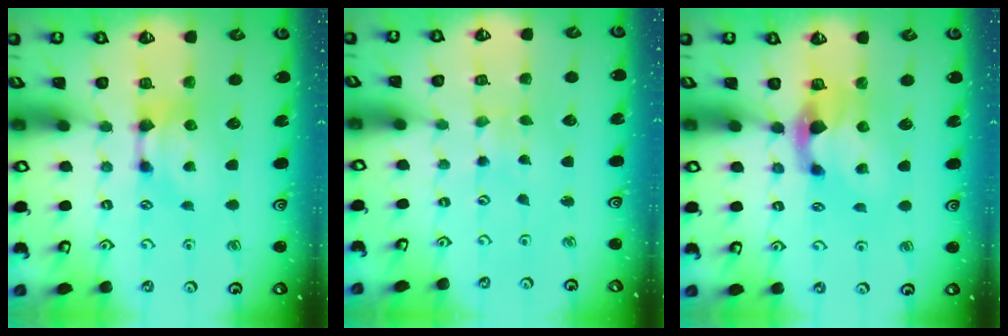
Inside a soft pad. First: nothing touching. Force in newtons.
{"total": 4.4, "press": 4.4, "slide": 0.1}
{"total": 1.9, "press": 1.3, "slide": 1.4}